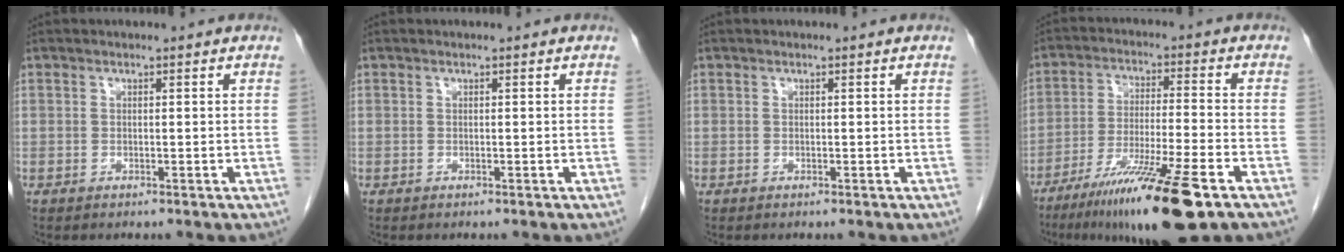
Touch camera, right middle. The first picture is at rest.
{"total": 0.0}
{"total": 0.0}
{"total": 15.6, "force": [-9.8, 0.3, 12.2], "torque": [-0.204, -0.044, -0.166]}